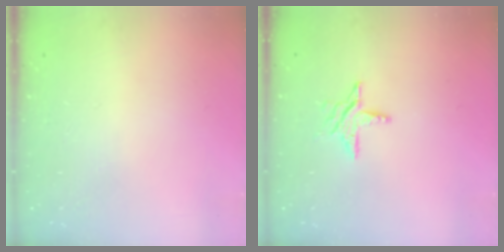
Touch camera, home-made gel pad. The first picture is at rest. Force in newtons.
{"total": 6.9, "press": 6.9, "slide": 0.5}